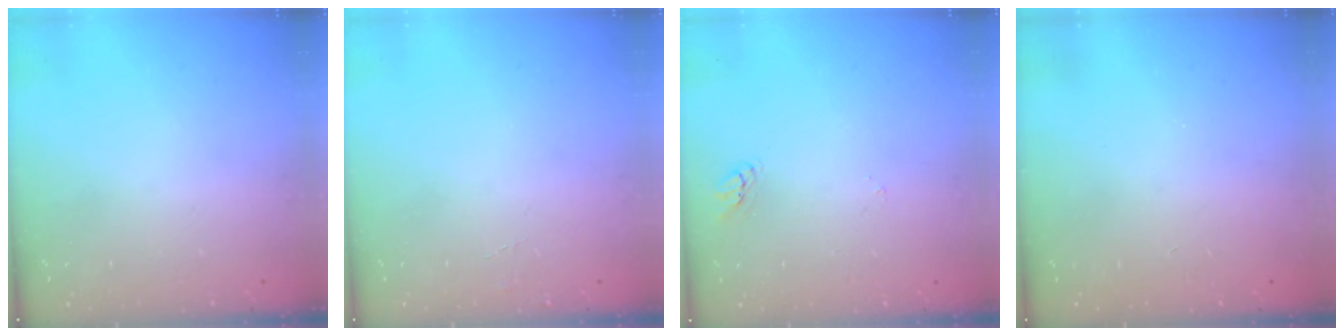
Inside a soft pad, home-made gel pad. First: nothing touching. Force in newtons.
{"total": 3.1, "press": 3.1, "slide": 0.2}
{"total": 2.0, "press": 2.0, "slide": 0.2}
{"total": 0.0}